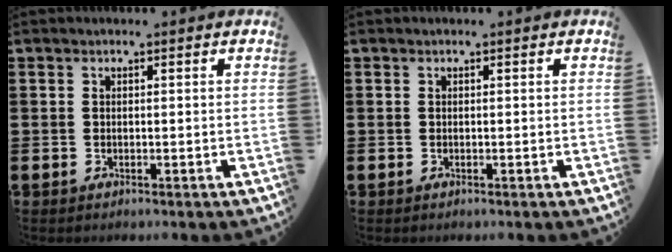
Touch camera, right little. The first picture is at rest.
{"total": 0.0}